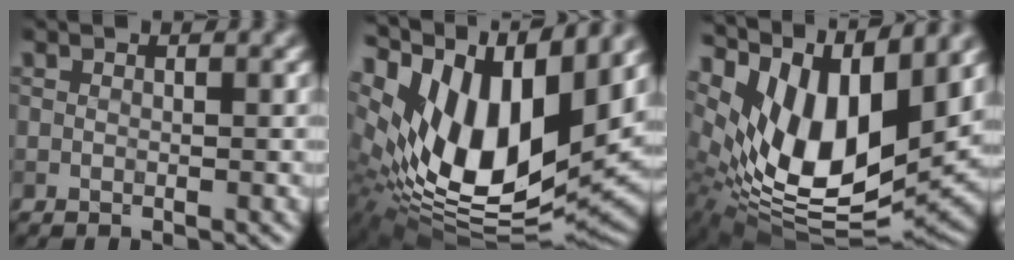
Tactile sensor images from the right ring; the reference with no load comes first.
{"total": 16.3, "force": [5.4, 8.2, 13.0], "torque": [-0.267, 0.004, 0.093]}
{"total": 14.5, "force": [4.9, 7.2, 11.6], "torque": [-0.227, -0.006, 0.087]}